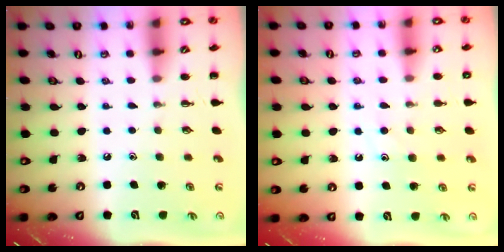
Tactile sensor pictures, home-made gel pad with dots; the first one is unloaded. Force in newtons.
{"total": 8.6, "press": 8.5, "slide": 0.9}